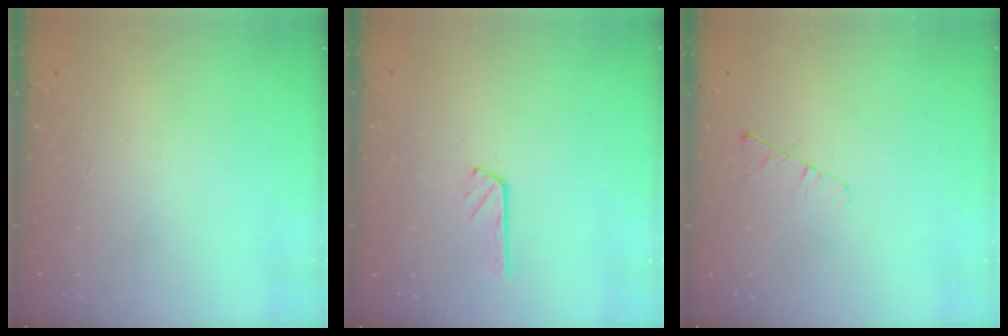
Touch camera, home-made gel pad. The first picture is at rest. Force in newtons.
{"total": 2.9, "press": 2.9, "slide": 0.5}
{"total": 3.5, "press": 3.5, "slide": 0.3}